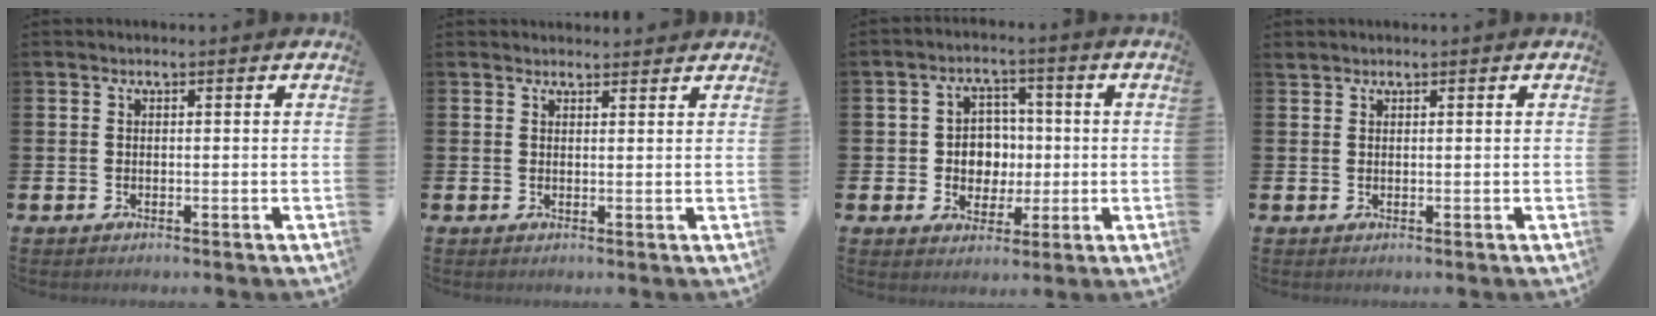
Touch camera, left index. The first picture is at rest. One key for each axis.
{"total": 1.6, "fx": 1.6, "fy": 0.3, "fz": -0.1, "tx": 0.011, "ty": -0.008, "tz": 0.027}
{"total": 5.2, "fx": 0.1, "fy": 4.8, "fz": 2.1, "tx": -0.044, "ty": 0.012, "tz": -0.006}
{"total": 0.9, "fx": 0.9, "fy": 0.2, "fz": -0.1, "tx": 0.000, "ty": 0.001, "tz": 0.017}